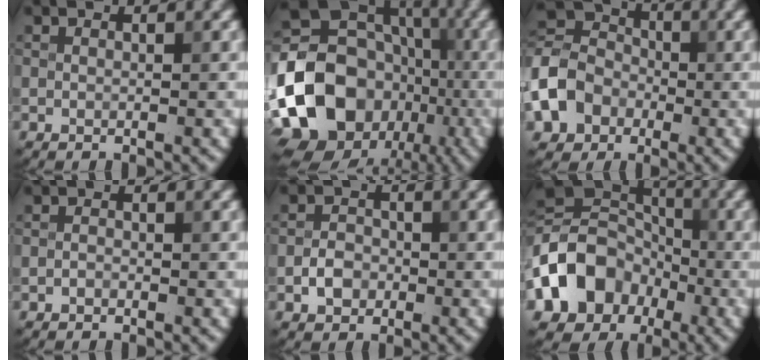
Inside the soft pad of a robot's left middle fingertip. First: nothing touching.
{"total": 18.7, "force": [-5.3, 14.9, 9.9], "torque": [-0.202, -0.010, -0.115]}
{"total": 7.2, "force": [-2.5, 5.8, 3.5], "torque": [-0.088, 0.003, -0.062]}
{"total": 0.5, "force": [-0.3, 0.4, 0.2], "torque": [-0.003, -0.001, -0.007]}
{"total": 2.1, "force": [-0.8, 1.7, 1.0], "torque": [-0.015, 0.002, -0.018]}
{"total": 9.8, "force": [-3.3, 7.7, 5.0], "torque": [-0.087, 0.004, -0.075]}